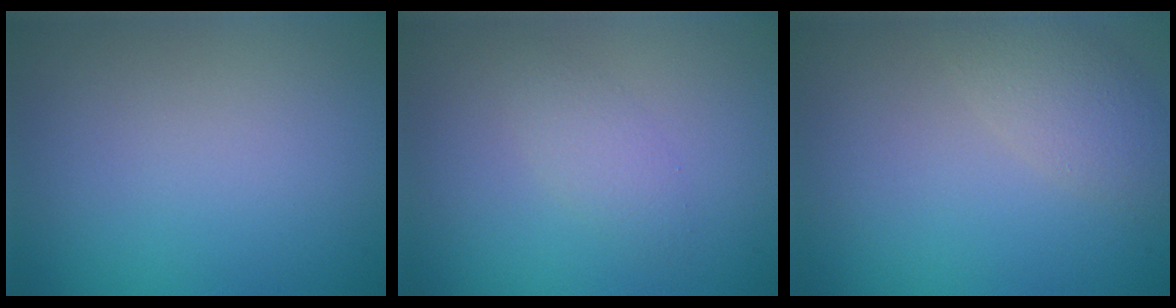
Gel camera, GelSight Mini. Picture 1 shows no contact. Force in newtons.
{"total": 1.7, "press": 1.7, "slide": 0.1}
{"total": 3.0, "press": 2.9, "slide": 0.4}